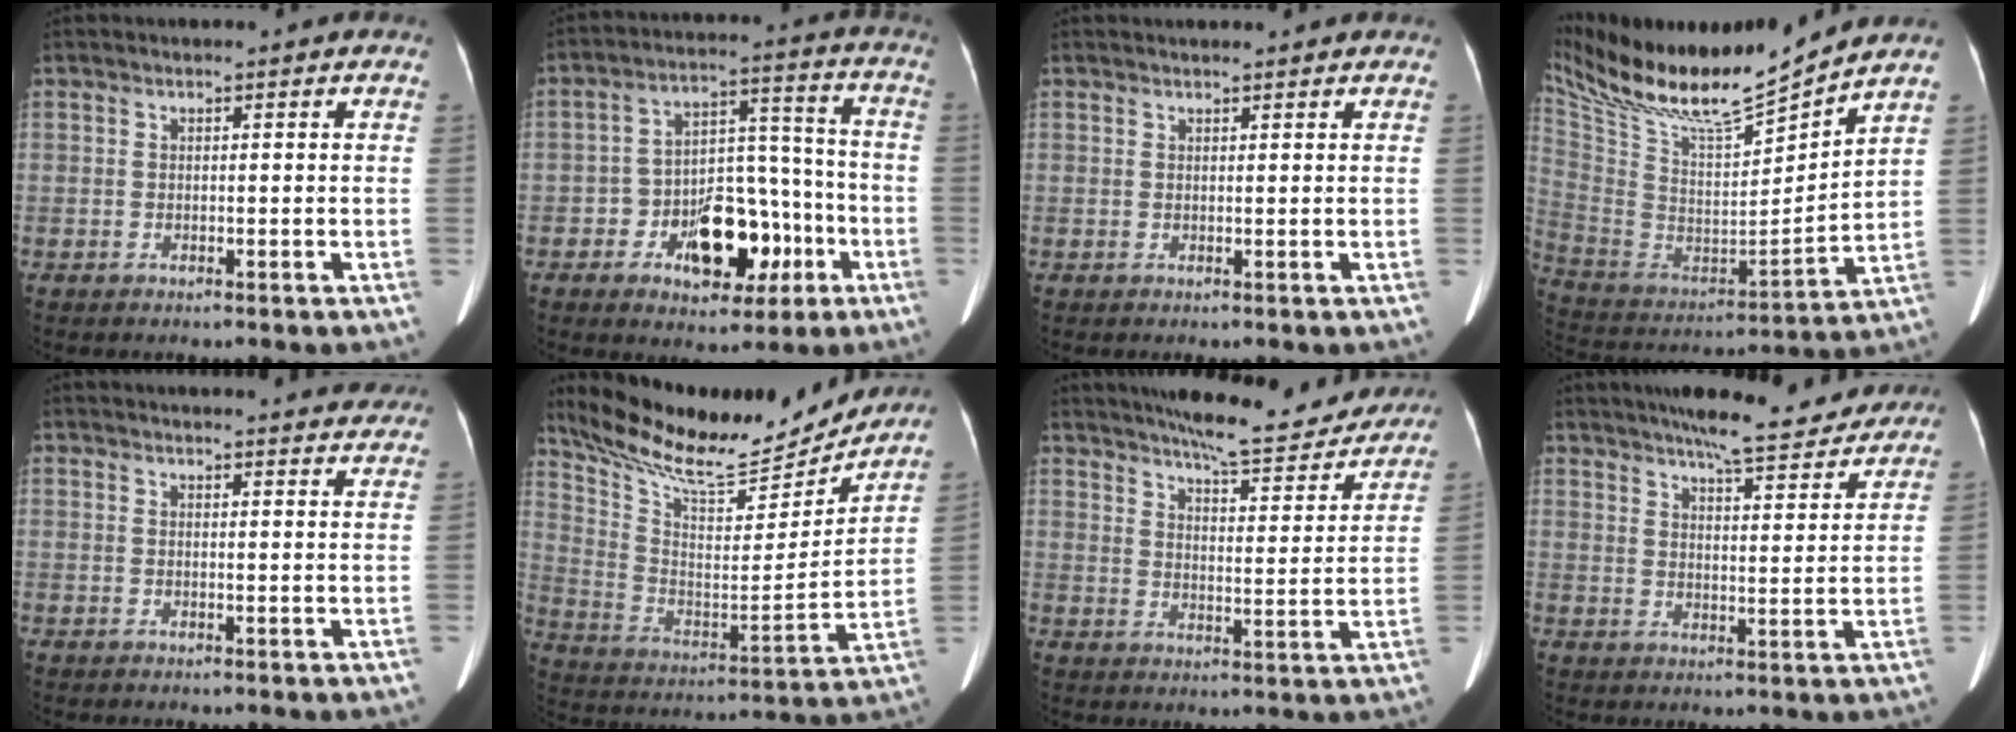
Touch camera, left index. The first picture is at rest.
{"total": 13.2, "force": [-5.2, 7.4, 9.5], "torque": [-0.153, 0.035, -0.070]}
{"total": 2.2, "force": [2.0, 0.2, 0.7], "torque": [-0.010, 0.017, 0.027]}
{"total": 19.8, "force": [17.1, 1.1, 10.0], "torque": [-0.200, -0.013, 0.314]}
{"total": 11.1, "force": [10.7, 1.5, 2.8], "torque": [-0.015, -0.001, 0.105]}
{"total": 20.9, "force": [19.2, 3.9, 7.3], "torque": [-0.139, -0.019, 0.308]}
{"total": 15.4, "force": [14.0, 2.4, 5.8], "torque": [-0.078, -0.017, 0.183]}
{"total": 12.8, "force": [11.5, 1.6, 5.5], "torque": [-0.075, 0.000, 0.151]}